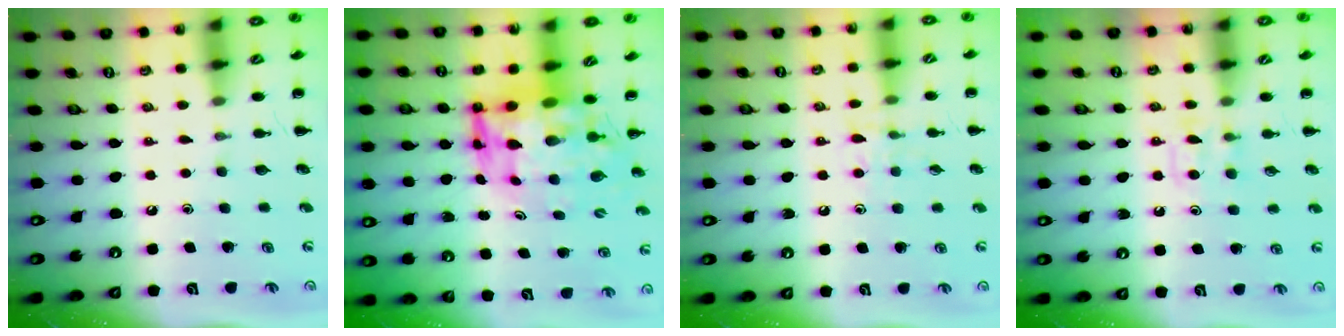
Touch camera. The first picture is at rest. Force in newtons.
{"total": 8.3, "press": 7.9, "slide": 2.6}
{"total": 7.9, "press": 7.8, "slide": 1.6}
{"total": 5.3, "press": 5.0, "slide": 1.8}